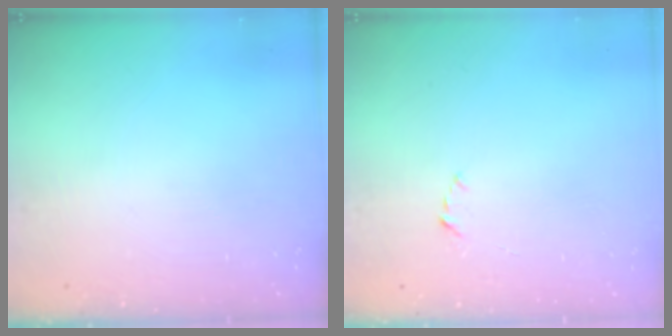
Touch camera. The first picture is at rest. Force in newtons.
{"total": 2.2, "press": 2.1, "slide": 0.3}